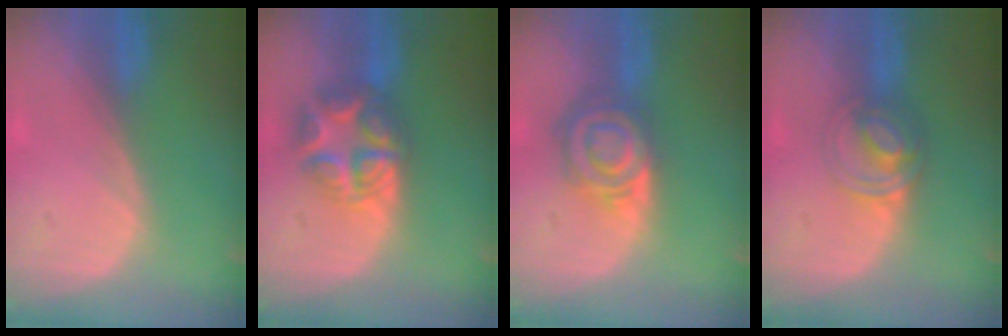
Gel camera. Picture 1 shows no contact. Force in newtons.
{"total": 7.9, "press": 7.9, "slide": 0.5}
{"total": 8.0, "press": 7.1, "slide": 3.7}
{"total": 6.1, "press": 5.3, "slide": 3.1}